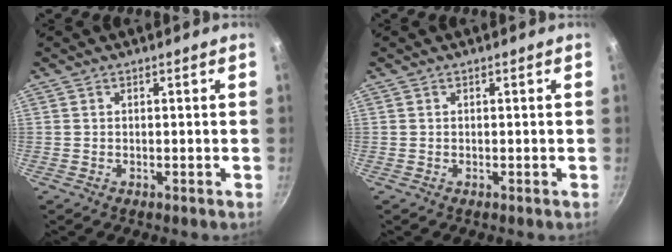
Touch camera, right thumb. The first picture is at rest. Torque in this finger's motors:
{"motor_torque": [0.06, 0.07, -0.05, 0.03, 0.00]}